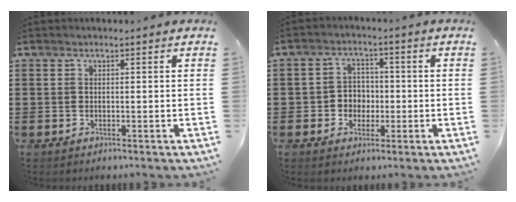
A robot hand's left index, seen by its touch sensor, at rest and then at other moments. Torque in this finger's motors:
{"motor_torque": [-0.15, 0.66, 0.13, 0.03]}